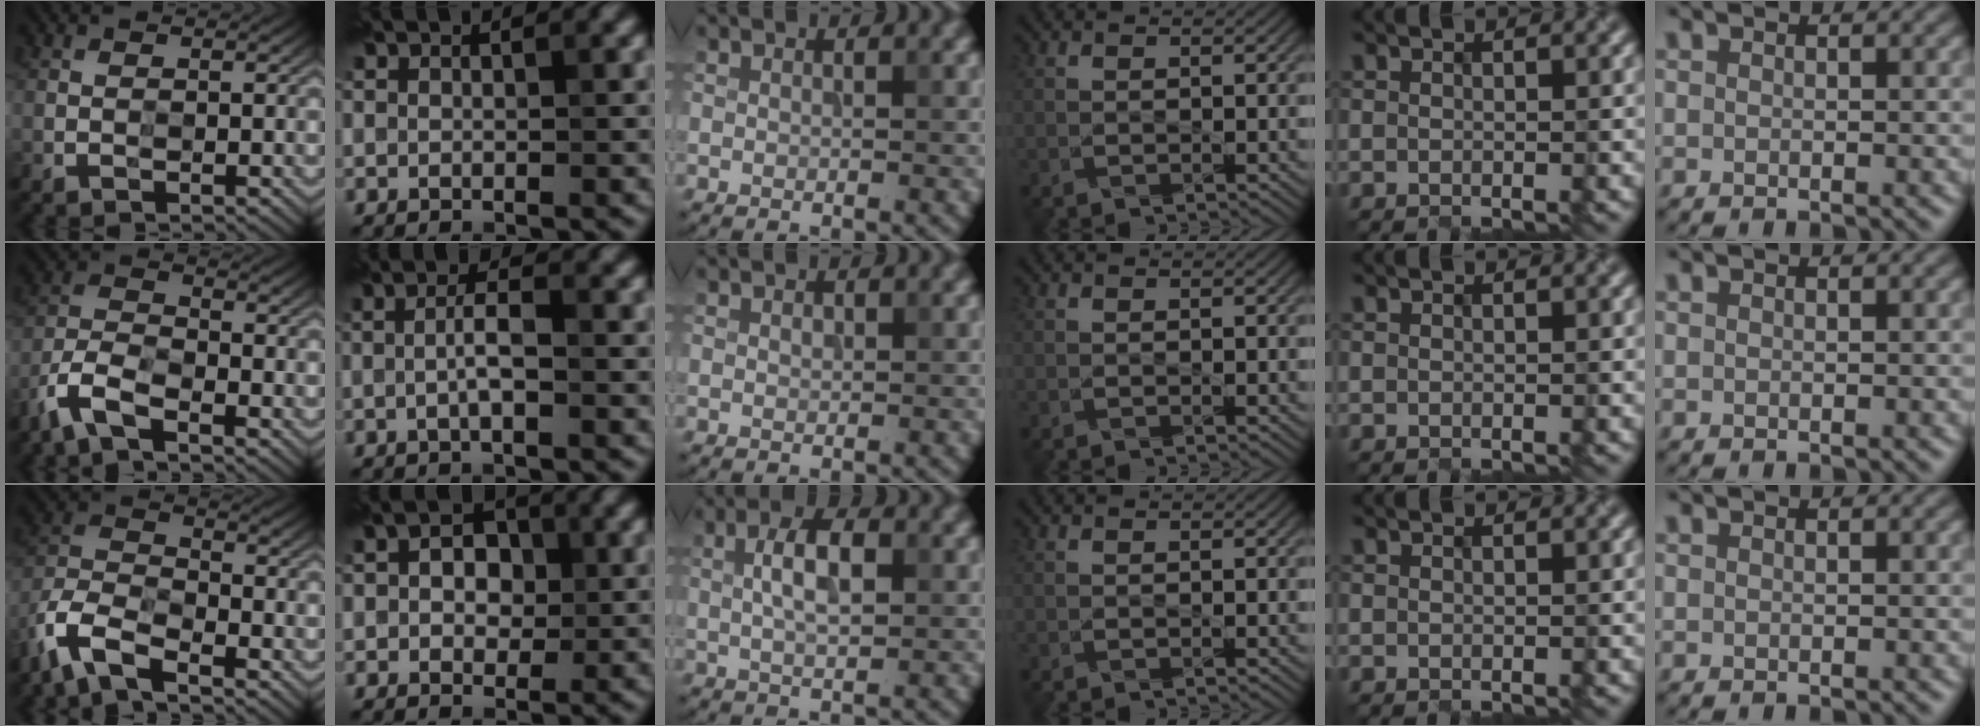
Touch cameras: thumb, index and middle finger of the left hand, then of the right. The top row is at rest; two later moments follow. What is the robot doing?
{"motion": "insert", "object": "file holder"}